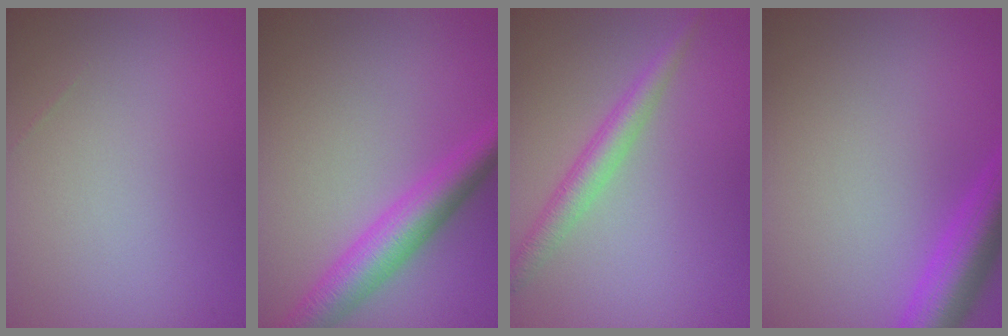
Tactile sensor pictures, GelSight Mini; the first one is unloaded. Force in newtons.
{"total": 5.0, "press": 5.0, "slide": 0.1}
{"total": 2.7, "press": 2.7, "slide": 0.2}
{"total": 5.0, "press": 5.0, "slide": 0.3}